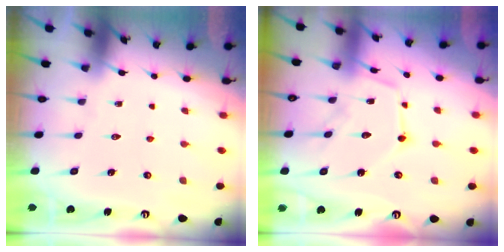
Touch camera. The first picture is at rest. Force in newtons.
{"total": 12.9, "press": 12.8, "slide": 1.2}